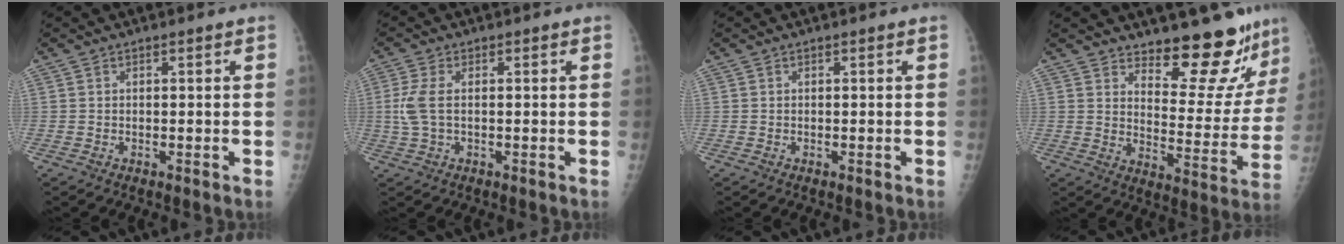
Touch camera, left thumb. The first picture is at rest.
{"total": 4.3, "force": [0.0, 2.2, 3.7], "torque": [-0.109, 0.005, -0.002]}
{"total": 0.0}
{"total": 15.6, "force": [13.9, 4.4, 5.7], "torque": [-0.023, -0.131, 0.182]}